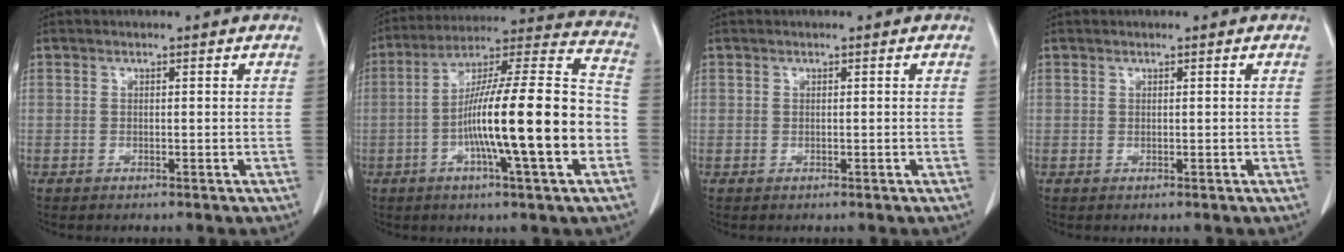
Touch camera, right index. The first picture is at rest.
{"total": 20.7, "force": [-4.8, 1.1, 20.1], "torque": [-0.308, 0.012, -0.078]}
{"total": 0.0}
{"total": 0.0}